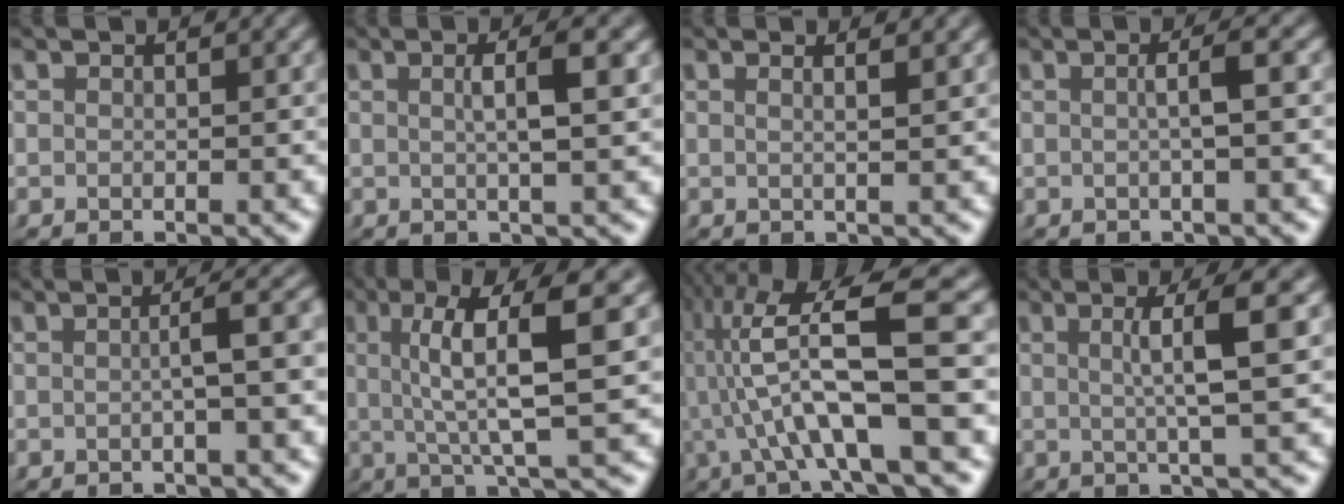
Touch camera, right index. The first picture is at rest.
{"total": 2.7, "force": [0.8, -0.2, 2.6], "torque": [-0.038, 0.005, 0.011]}
{"total": 1.4, "force": [0.7, -0.6, 1.1], "torque": [-0.017, 0.002, 0.012]}
{"total": 2.2, "force": [0.1, 0.1, 2.2], "torque": [-0.036, 0.007, -0.001]}
{"total": 2.5, "force": [-0.3, -0.1, 2.5], "torque": [-0.031, 0.008, -0.005]}
{"total": 7.3, "force": [2.2, 1.1, 6.9], "torque": [-0.105, 0.014, 0.028]}
{"total": 8.3, "force": [1.6, 2.4, 7.8], "torque": [-0.140, 0.013, 0.019]}
{"total": 4.2, "force": [1.3, -0.6, 4.0], "torque": [-0.064, 0.008, 0.019]}